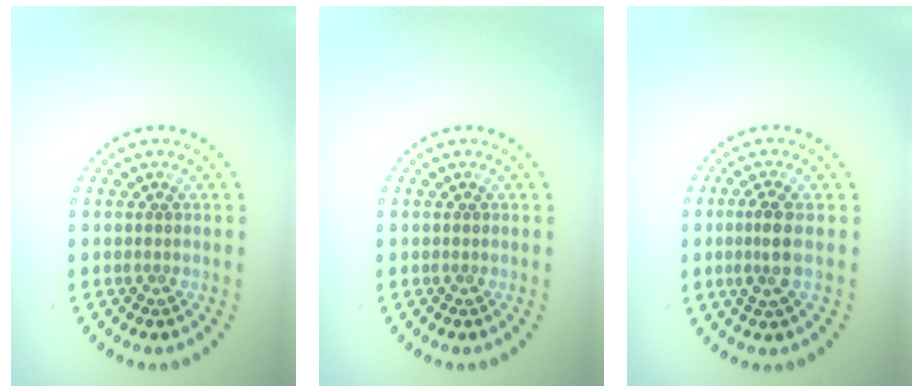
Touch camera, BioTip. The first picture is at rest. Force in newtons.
{"total": 0.0}
{"total": 2.5, "press": 2.2, "slide": 1.1}